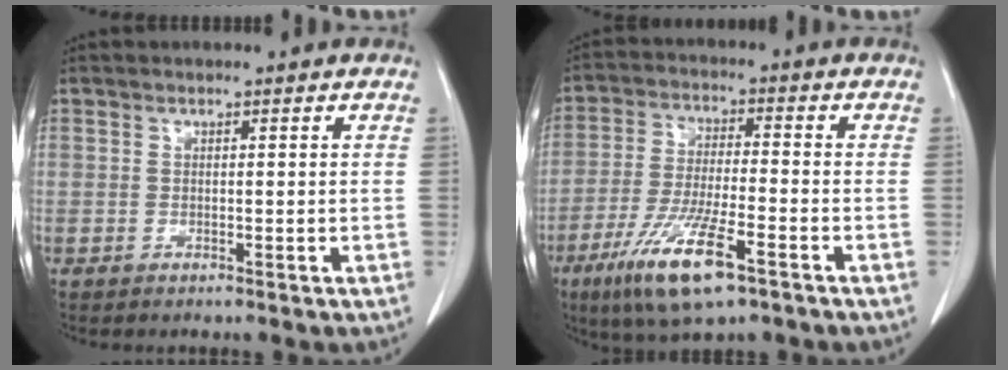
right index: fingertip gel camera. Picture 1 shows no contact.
{"total": 11.9, "force": [-6.6, 2.0, 9.7], "torque": [-0.194, -0.025, -0.114]}